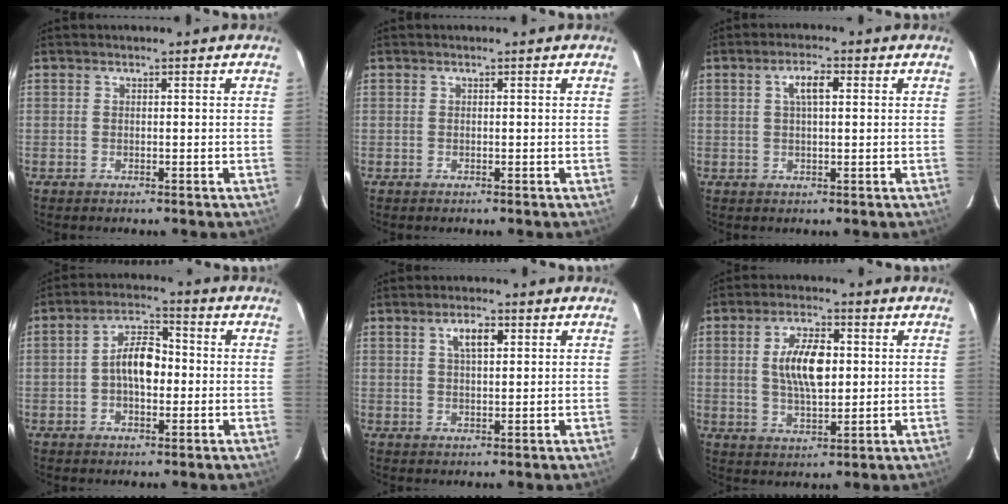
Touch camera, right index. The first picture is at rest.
{"total": 0.0}
{"total": 3.9, "force": [1.2, 1.2, 3.5], "torque": [-0.065, 0.010, 0.022]}
{"total": 7.6, "force": [-0.6, 4.0, 6.5], "torque": [-0.118, 0.019, -0.009]}
{"total": 4.2, "force": [1.7, 1.5, 3.5], "torque": [-0.061, 0.009, 0.032]}
{"total": 9.7, "force": [1.4, 4.2, 8.6], "torque": [-0.159, 0.006, 0.029]}